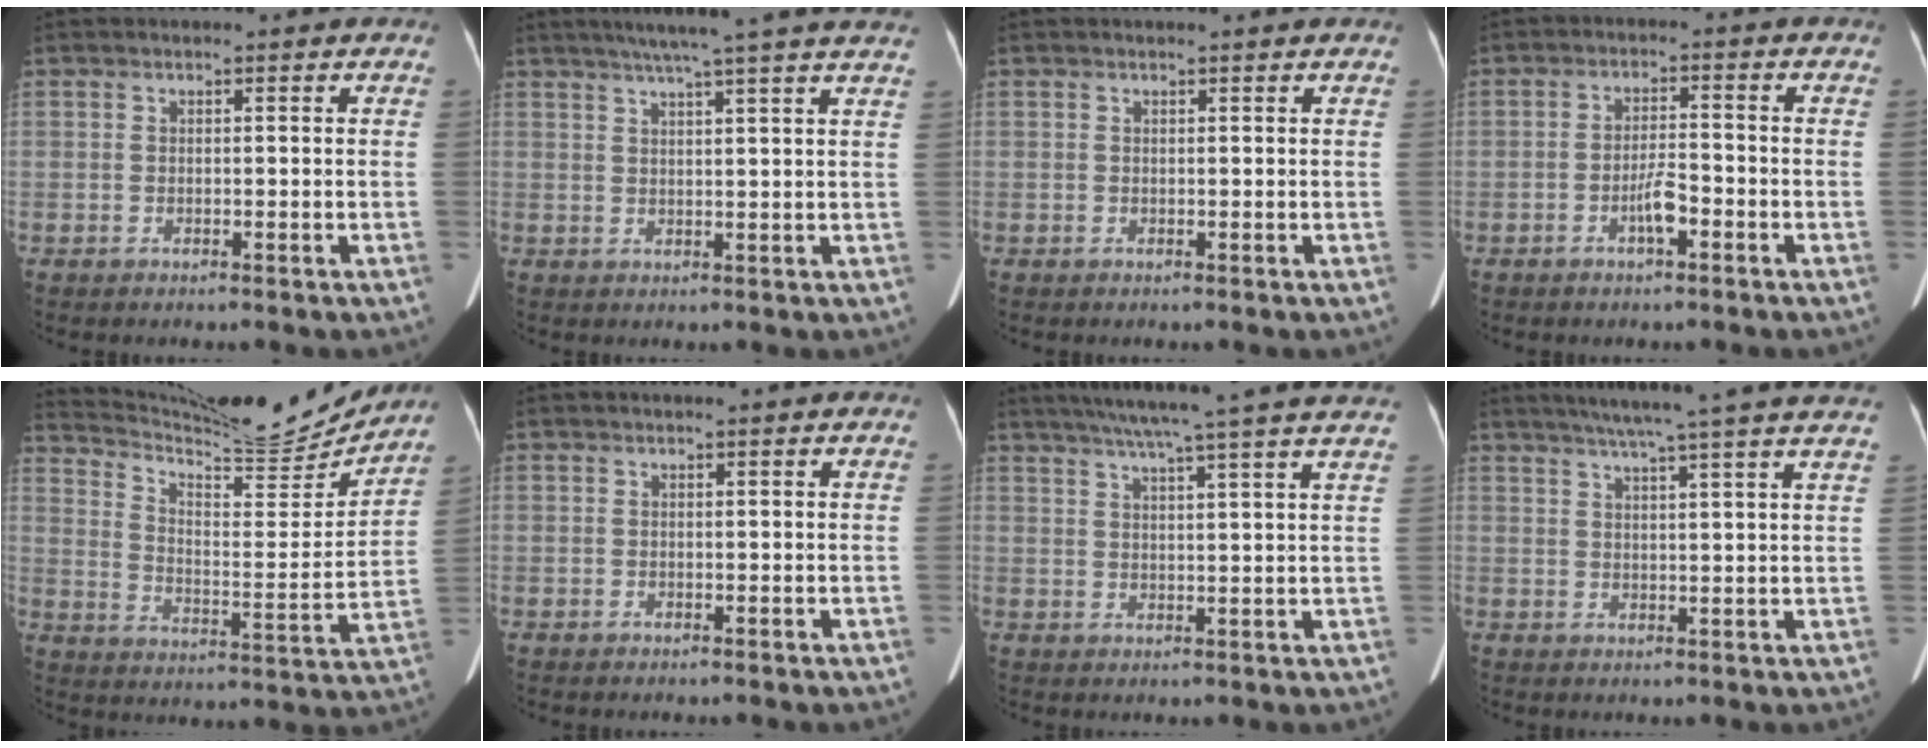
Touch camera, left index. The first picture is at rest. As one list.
[{"total": 14.0, "force": [11.5, -1.0, 7.9], "torque": [-0.123, 0.018, 0.140]}, {"total": 1.1, "force": [1.0, -0.1, 0.5], "torque": [-0.009, 0.010, 0.014]}, {"total": 3.5, "force": [-1.9, 0.6, 2.9], "torque": [-0.055, 0.001, -0.036]}, {"total": 20.2, "force": [19.2, 1.6, 6.1], "torque": [-0.116, -0.042, 0.280]}, {"total": 0.8, "force": [0.7, -0.1, 0.3], "torque": [-0.007, 0.007, 0.010]}, {"total": 18.6, "force": [15.9, -1.4, 9.6], "torque": [-0.158, 0.003, 0.203]}, {"total": 16.9, "force": [14.3, -1.2, 9.0], "torque": [-0.144, 0.005, 0.178]}]